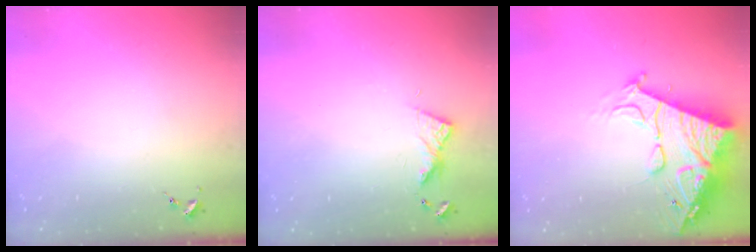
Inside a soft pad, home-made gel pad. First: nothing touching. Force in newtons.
{"total": 6.1, "press": 6.1, "slide": 0.6}
{"total": 23.0, "press": 22.9, "slide": 2.5}